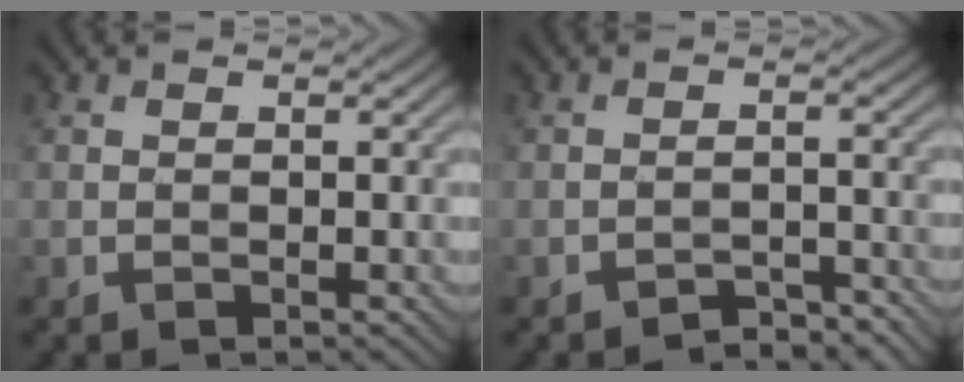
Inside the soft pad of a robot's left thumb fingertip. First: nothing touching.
{"total": 2.6, "force": [-2.4, 0.5, 0.9], "torque": [-0.007, 0.010, -0.037]}